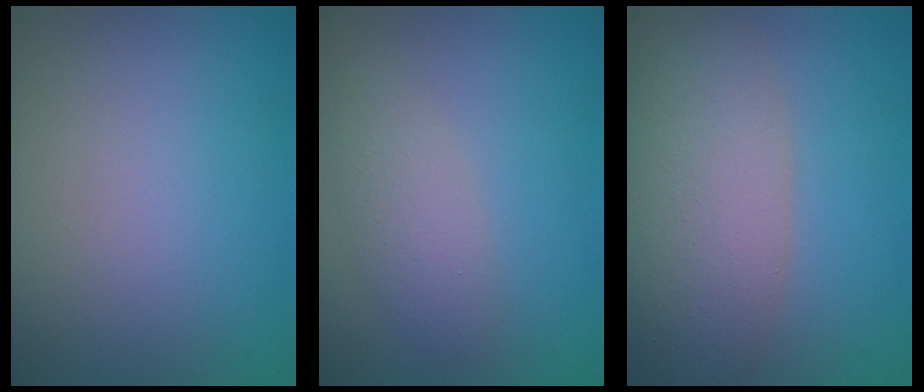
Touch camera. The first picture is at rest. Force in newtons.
{"total": 2.4, "press": 2.4, "slide": 0.1}
{"total": 7.0, "press": 7.0, "slide": 0.5}